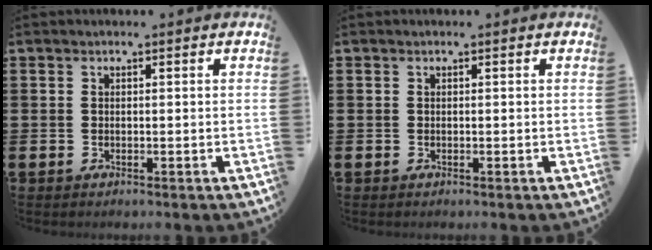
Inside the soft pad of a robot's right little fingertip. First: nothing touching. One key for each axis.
{"total": 0.0}